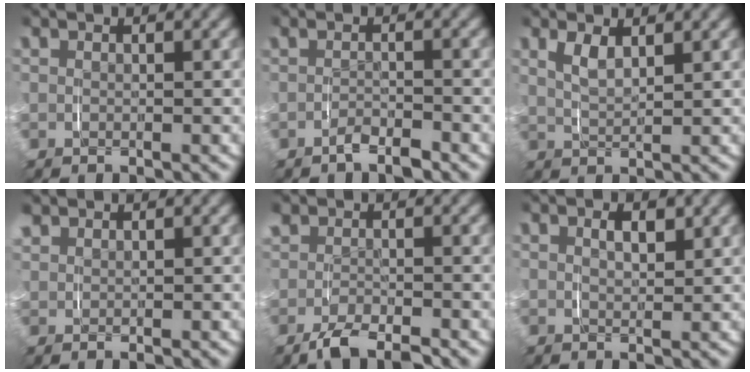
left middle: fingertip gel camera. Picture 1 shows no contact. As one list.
[{"total": 1.6, "force": [-1.3, 0.1, 0.9], "torque": [-0.015, 0.004, -0.026]}, {"total": 2.1, "force": [1.1, 0.6, 1.6], "torque": [-0.033, -0.003, 0.025]}, {"total": 1.1, "force": [1.0, 0.4, 0.2], "torque": [-0.010, 0.005, 0.023]}, {"total": 2.5, "force": [-1.6, 1.0, 1.6], "torque": [-0.034, -0.003, -0.026]}, {"total": 1.7, "force": [0.9, 0.7, 1.4], "torque": [-0.015, -0.002, 0.017]}]